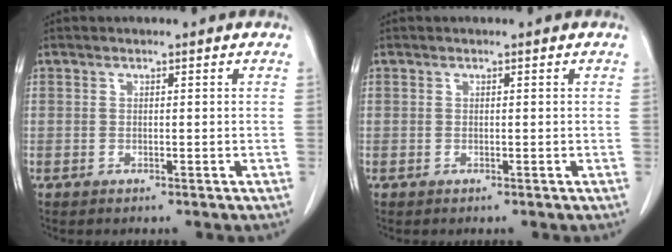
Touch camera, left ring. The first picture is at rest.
{"total": 0.0}